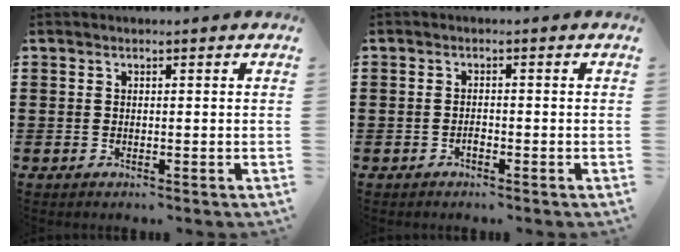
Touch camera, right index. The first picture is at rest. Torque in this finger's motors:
{"motor_torque": [1.70, 0.44, 0.07, 0.00]}